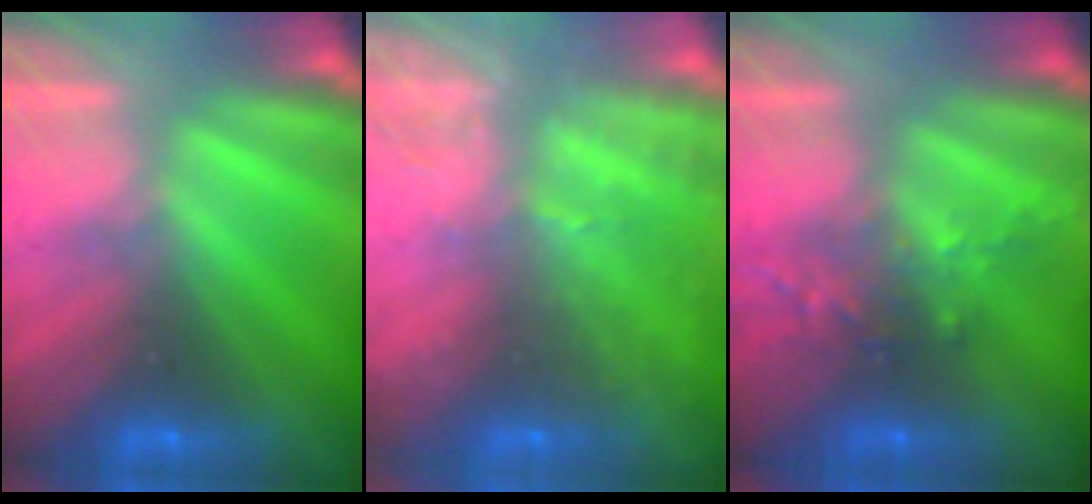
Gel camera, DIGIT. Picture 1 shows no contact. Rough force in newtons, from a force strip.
{"total": 13.7}
{"total": 2.5}